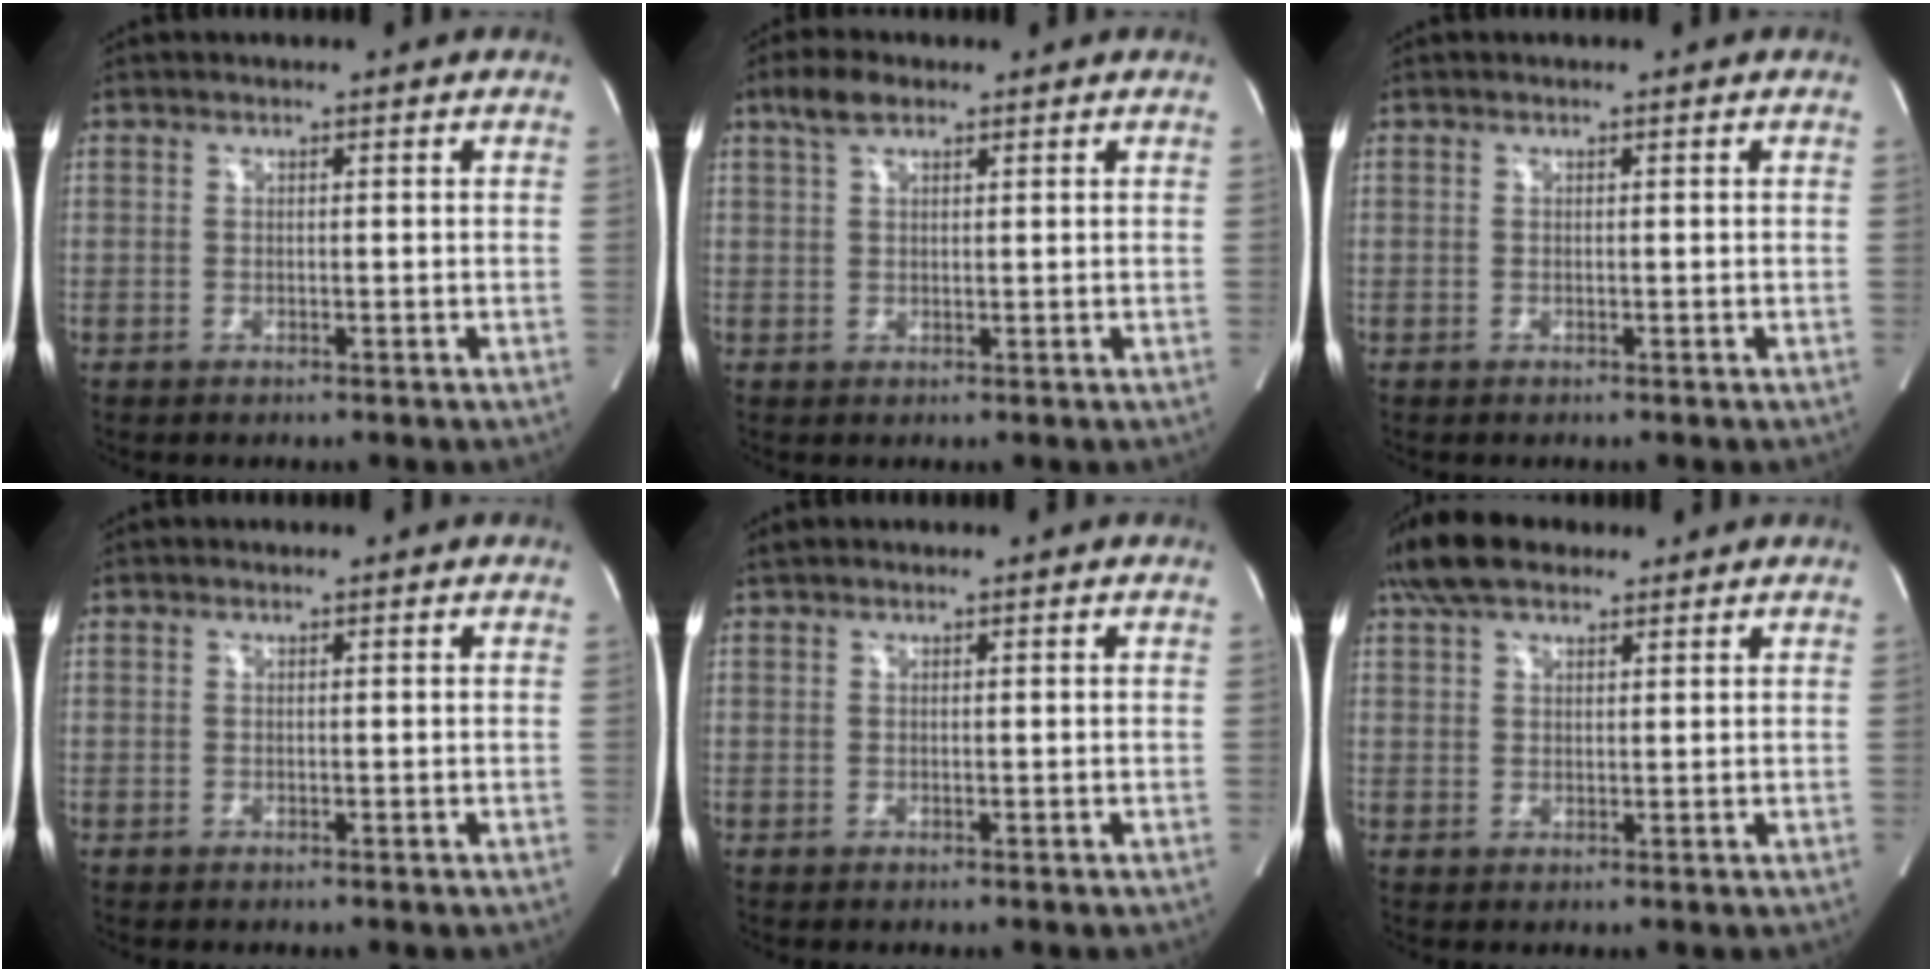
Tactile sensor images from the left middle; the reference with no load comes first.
{"total": 3.7, "force": [2.5, 1.4, 2.3], "torque": [-0.056, 0.015, 0.051]}
{"total": 0.0}
{"total": 0.0}
{"total": 0.7, "force": [0.6, 0.0, 0.2], "torque": [-0.016, 0.016, 0.017]}
{"total": 7.4, "force": [5.6, 3.0, 3.8], "torque": [-0.083, 0.031, 0.107]}